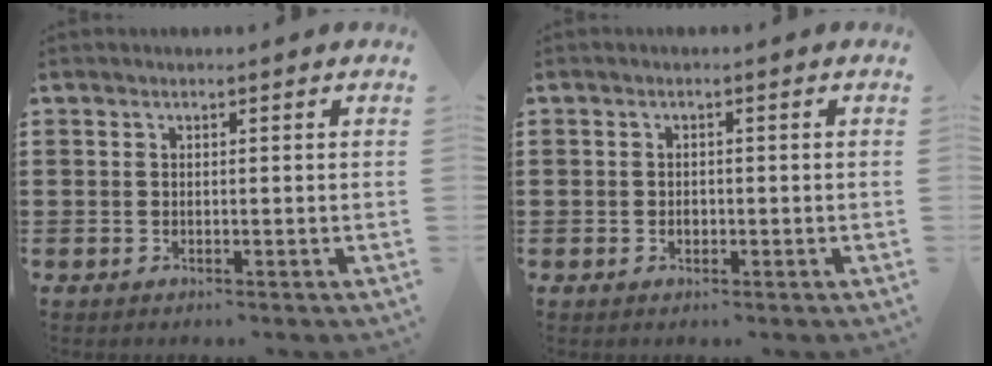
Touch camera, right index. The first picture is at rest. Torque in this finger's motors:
{"motor_torque": [1.24, 0.90, -0.28, -0.21]}